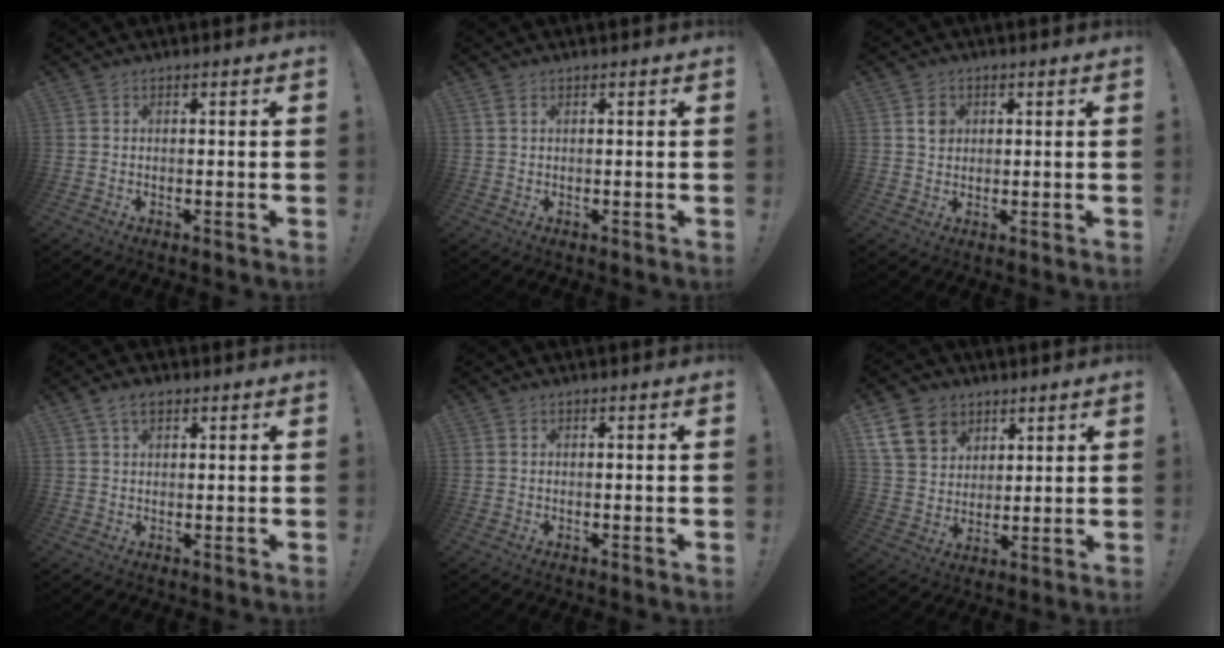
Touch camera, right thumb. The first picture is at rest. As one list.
[{"total": 1.5, "force": [0.7, 0.8, 1.0], "torque": [-0.021, 0.002, 0.014]}, {"total": 3.4, "force": [1.1, 3.0, 1.2], "torque": [-0.001, -0.006, 0.016]}, {"total": 4.3, "force": [2.3, 2.4, 2.7], "torque": [-0.053, 0.002, 0.044]}, {"total": 0.0}, {"total": 13.4, "force": [7.2, 10.1, 5.2], "torque": [-0.083, -0.037, 0.147]}]